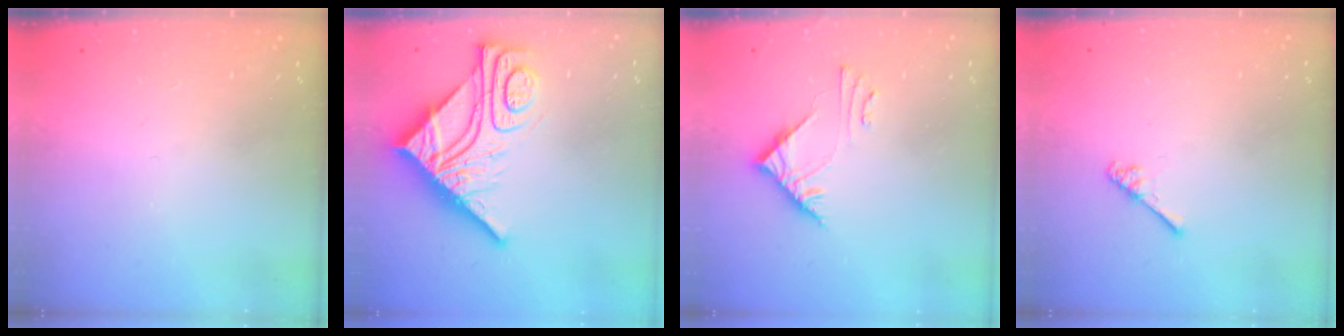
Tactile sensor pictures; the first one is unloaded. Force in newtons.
{"total": 17.5, "press": 17.4, "slide": 1.6}
{"total": 5.2, "press": 5.2, "slide": 0.5}
{"total": 2.9, "press": 2.9, "slide": 0.4}